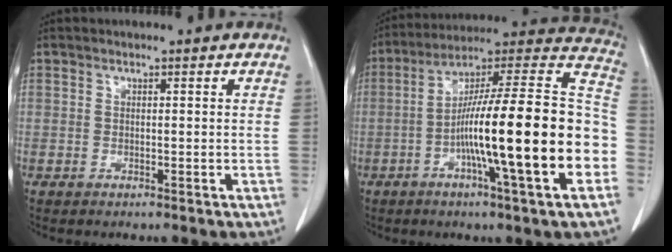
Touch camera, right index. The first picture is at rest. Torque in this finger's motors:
{"motor_torque": [2.14, 0.00, 1.06, 0.21]}